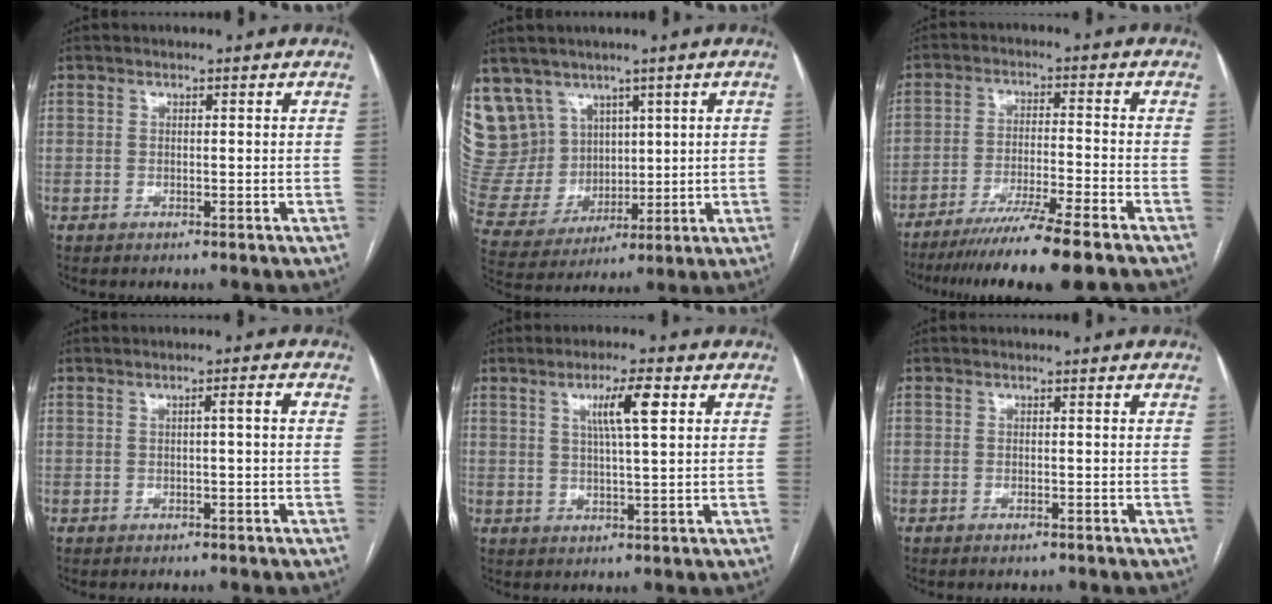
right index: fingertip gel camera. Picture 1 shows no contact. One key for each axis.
{"total": 12.9, "fx": 8.3, "fy": 9.6, "fz": 2.3, "tx": -0.069, "ty": 0.047, "tz": 0.187}
{"total": 12.9, "fx": -10.4, "fy": -1.5, "fz": 7.5, "tx": -0.107, "ty": -0.040, "tz": -0.165}
{"total": 2.0, "fx": 0.1, "fy": 0.0, "fz": 2.0, "tx": -0.026, "ty": 0.007, "tz": 0.003}
{"total": 6.3, "fx": 2.4, "fy": 0.3, "fz": 5.8, "tx": -0.098, "ty": 0.004, "tz": 0.040}
{"total": 0.7, "fx": -0.6, "fy": 0.2, "fz": 0.4, "tx": -0.012, "ty": -0.002, "tz": -0.005}